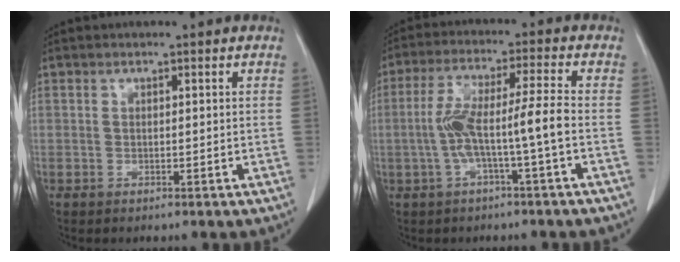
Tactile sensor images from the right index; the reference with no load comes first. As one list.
[{"total": 8.3, "force": [-1.8, -0.5, 8.1], "torque": [-0.161, 0.023, -0.031]}]